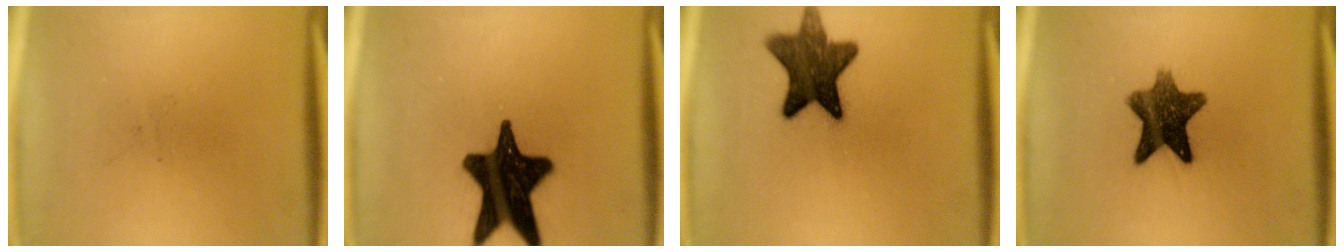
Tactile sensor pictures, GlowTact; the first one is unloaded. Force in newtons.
{"total": 18.6}
{"total": 11.5}
{"total": 10.1}